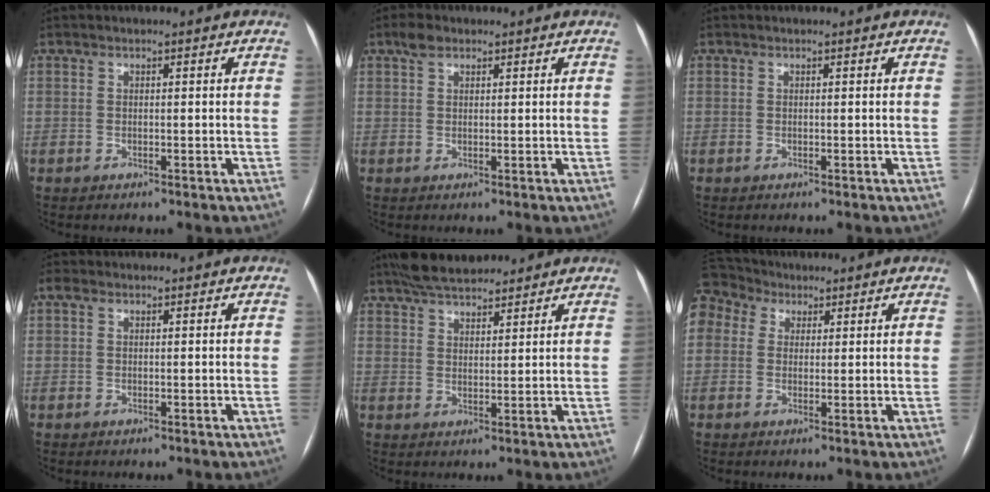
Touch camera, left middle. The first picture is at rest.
{"total": 2.2, "force": [1.5, 1.1, 1.2], "torque": [-0.026, 0.012, 0.028]}
{"total": 0.0}
{"total": 0.8, "force": [0.4, 0.6, 0.5], "torque": [-0.013, 0.016, 0.006]}
{"total": 8.7, "force": [7.6, 2.4, 3.5], "torque": [-0.057, 0.023, 0.129]}
{"total": 7.6, "force": [4.6, 5.7, 2.1], "torque": [-0.057, 0.052, 0.094]}